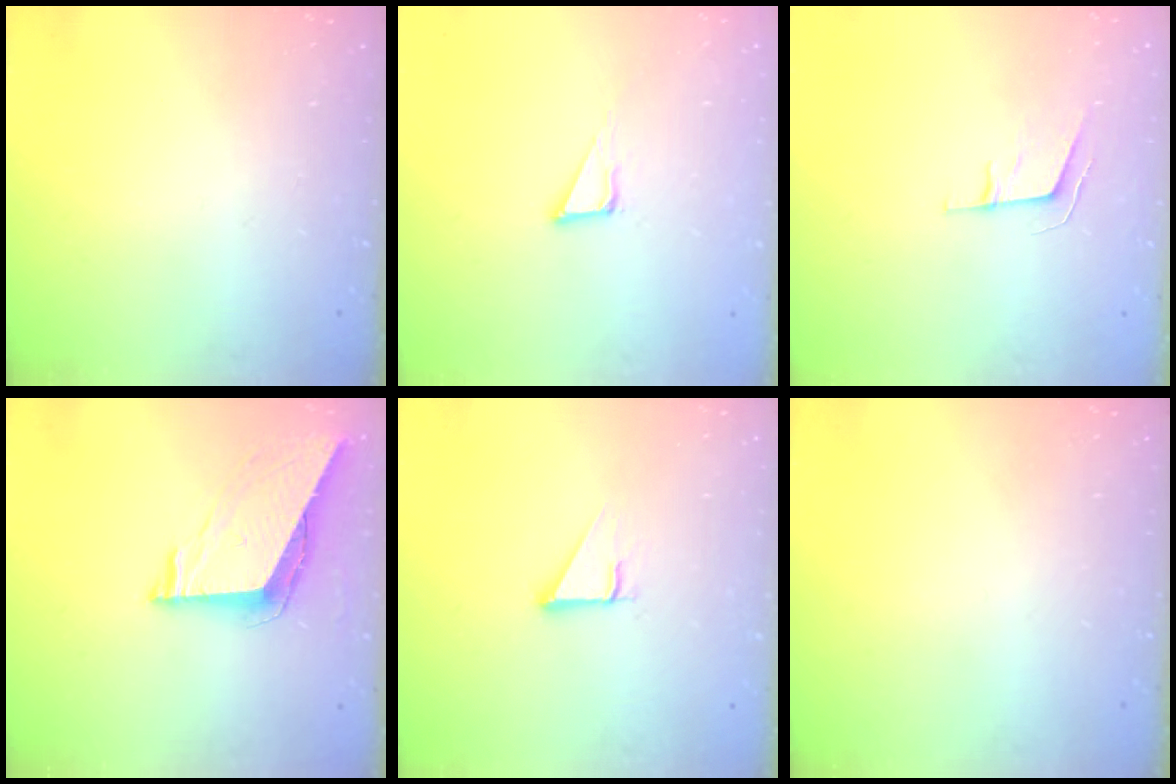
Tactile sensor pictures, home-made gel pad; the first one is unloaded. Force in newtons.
{"total": 3.9, "press": 3.9, "slide": 0.2}
{"total": 6.1, "press": 5.5, "slide": 2.7}
{"total": 7.1, "press": 7.1, "slide": 0.2}
{"total": 3.0, "press": 3.0, "slide": 0.1}
{"total": 0.0}